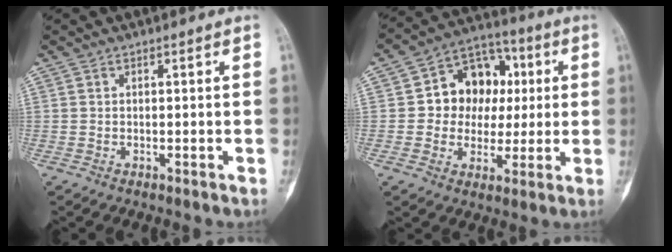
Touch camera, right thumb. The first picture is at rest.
{"total": 13.6, "force": [1.6, 11.1, 7.6], "torque": [-0.058, 0.019, 0.022]}